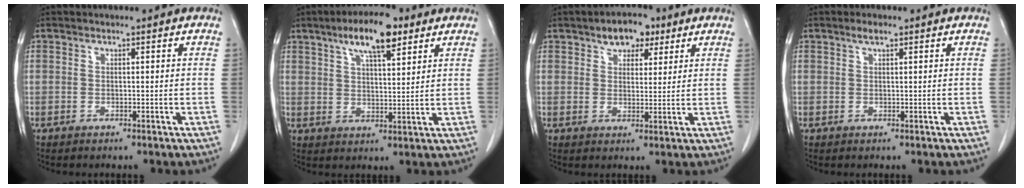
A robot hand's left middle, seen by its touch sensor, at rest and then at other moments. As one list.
[{"total": 9.3, "force": [5.7, 2.4, 7.0], "torque": [-0.123, 0.013, 0.093]}, {"total": 5.6, "force": [3.4, 3.2, 3.2], "torque": [-0.044, 0.015, 0.052]}, {"total": 1.3, "force": [0.8, 0.3, 0.9], "torque": [-0.020, 0.004, 0.015]}]